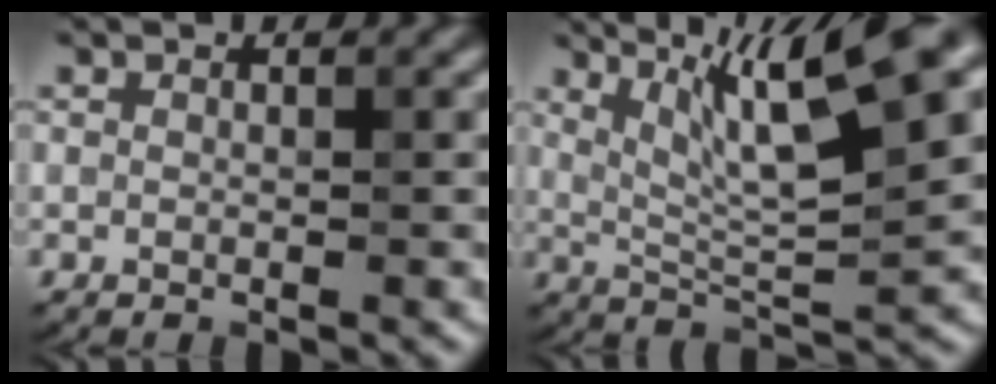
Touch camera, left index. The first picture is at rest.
{"total": 10.6, "force": [5.0, 2.3, 9.1], "torque": [-0.144, 0.013, 0.088]}